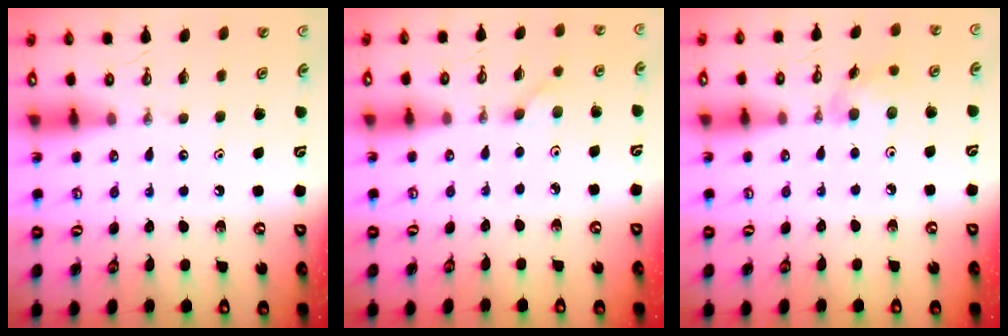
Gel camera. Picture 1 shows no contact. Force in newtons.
{"total": 2.6, "press": 2.1, "slide": 1.5}
{"total": 5.5, "press": 5.4, "slide": 0.9}